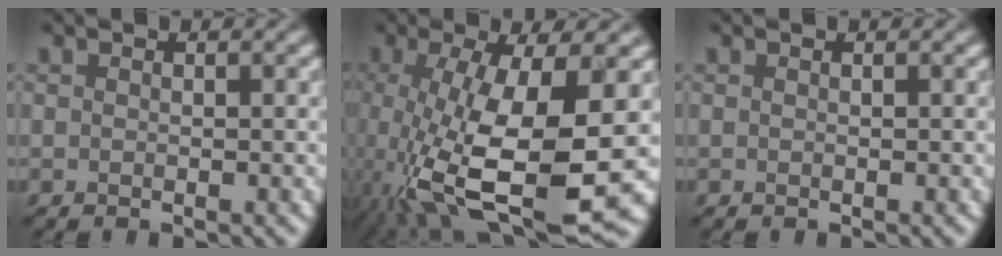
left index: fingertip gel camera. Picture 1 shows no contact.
{"total": 12.3, "force": [-3.3, 3.7, 11.3], "torque": [-0.232, -0.030, -0.051]}
{"total": 0.0}